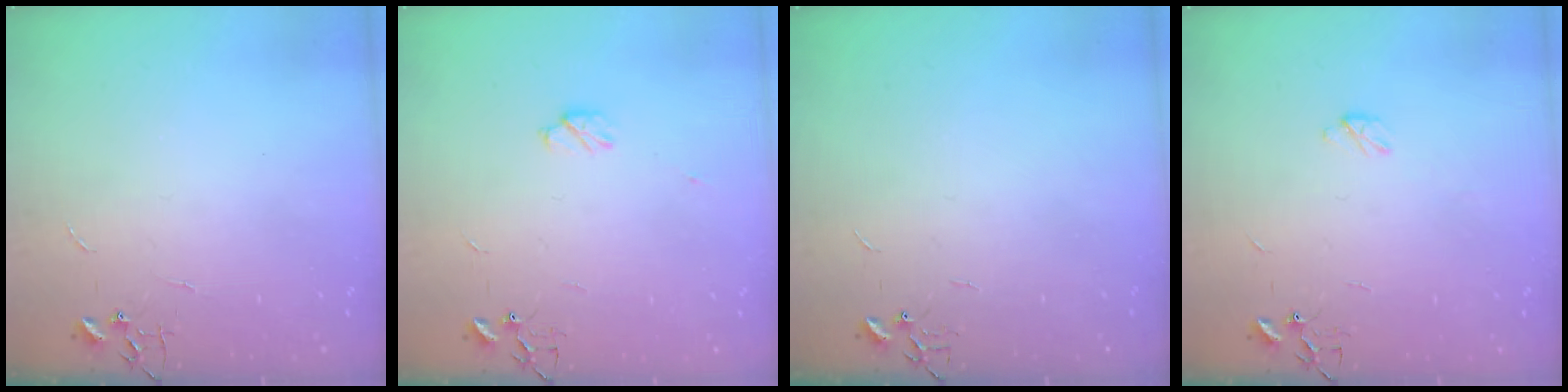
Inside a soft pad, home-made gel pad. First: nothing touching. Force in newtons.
{"total": 4.3, "press": 4.1, "slide": 1.2}
{"total": 0.0}
{"total": 3.0, "press": 3.0, "slide": 0.3}